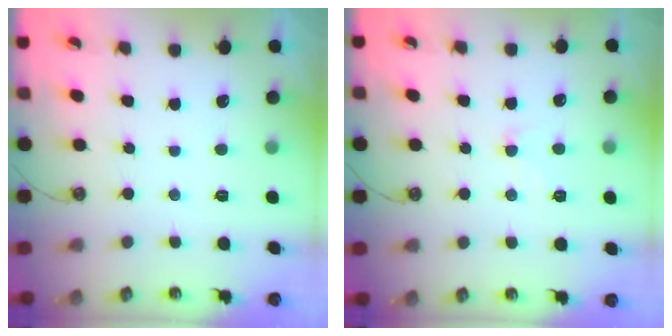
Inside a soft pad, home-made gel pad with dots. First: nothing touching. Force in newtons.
{"total": 1.3, "press": 1.2, "slide": 0.4}